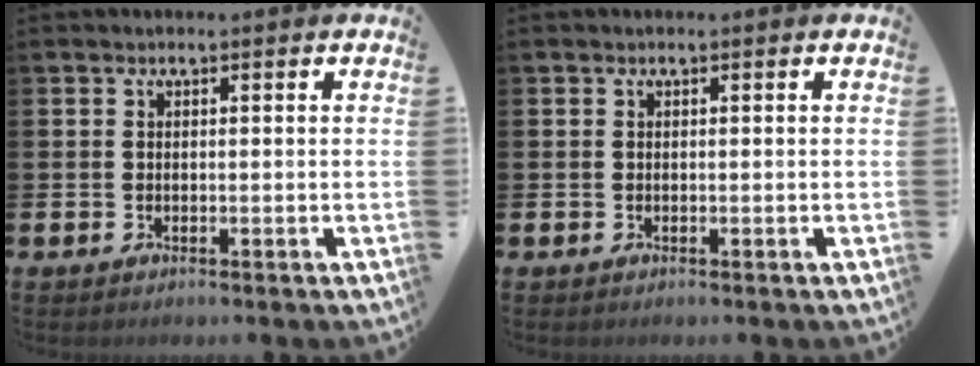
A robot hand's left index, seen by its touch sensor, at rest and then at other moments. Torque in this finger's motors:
{"motor_torque": [-0.03, 0.03, 0.01, -0.01]}